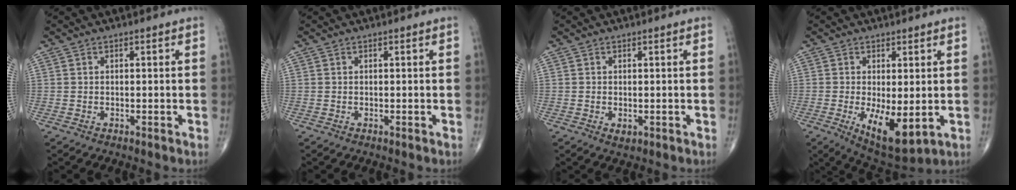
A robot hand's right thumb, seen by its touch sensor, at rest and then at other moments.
{"total": 0.0}
{"total": 1.2, "force": [-0.2, 0.8, 0.9], "torque": [-0.013, -0.004, 0.000]}
{"total": 9.8, "force": [-1.8, 4.0, 8.7], "torque": [-0.134, -0.026, -0.015]}